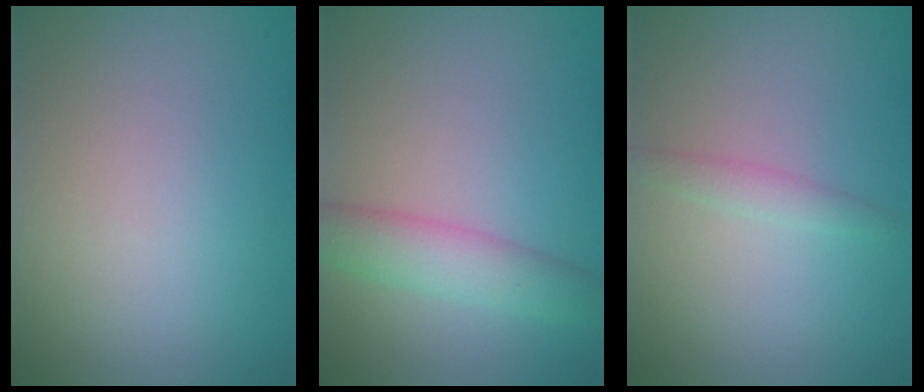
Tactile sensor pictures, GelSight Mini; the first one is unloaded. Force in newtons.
{"total": 3.7, "press": 3.7, "slide": 0.1}
{"total": 1.3, "press": 1.3, "slide": 0.1}